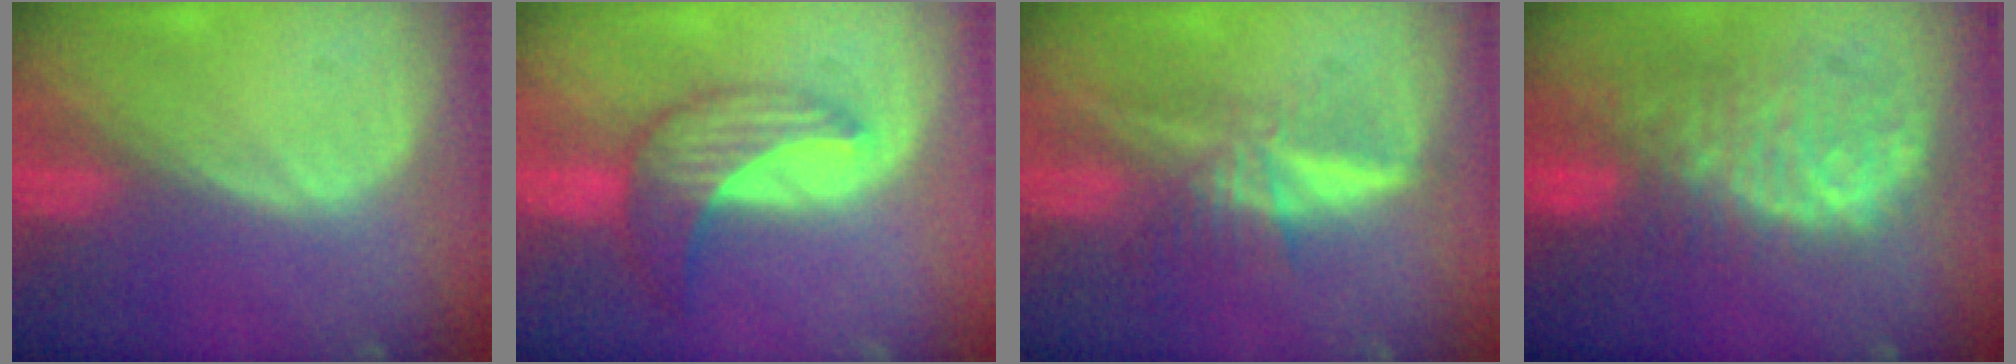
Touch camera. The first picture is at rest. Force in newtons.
{"total": 7.3, "press": 6.8, "slide": 2.7}
{"total": 5.9, "press": 5.5, "slide": 1.9}
{"total": 11.2, "press": 9.6, "slide": 5.8}